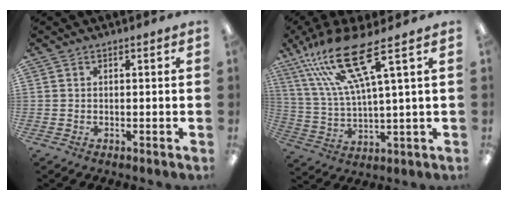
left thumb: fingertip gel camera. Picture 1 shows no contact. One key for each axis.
{"total": 17.7, "fx": 9.9, "fy": 3.6, "fz": 14.2, "tx": -0.291, "ty": -0.037, "tz": 0.158}